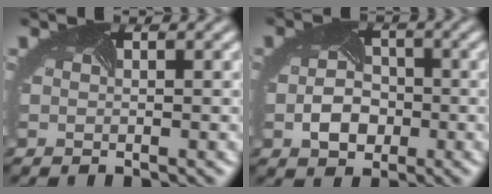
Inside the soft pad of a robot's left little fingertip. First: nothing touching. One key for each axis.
{"total": 3.6, "fx": -1.1, "fy": 2.6, "fz": 2.2, "tx": -0.039, "ty": -0.006, "tz": -0.022}